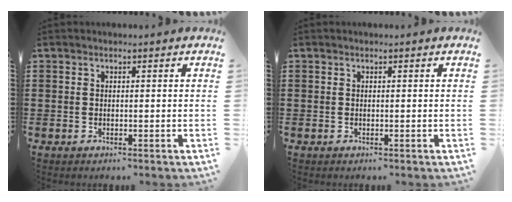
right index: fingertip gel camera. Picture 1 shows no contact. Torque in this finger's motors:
{"motor_torque": [0.00, 1.13, 0.00, 0.00]}